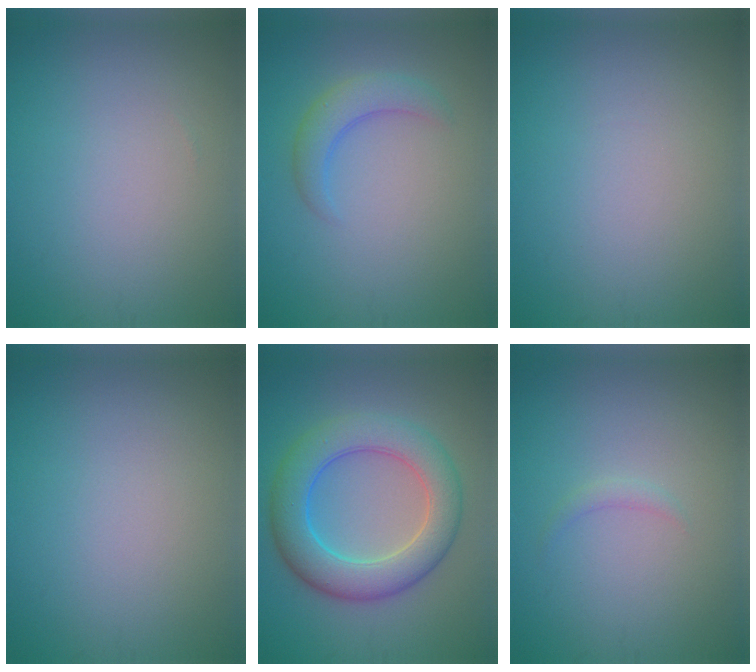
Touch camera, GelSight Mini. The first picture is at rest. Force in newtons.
{"total": 2.7, "press": 2.7, "slide": 0.1}
{"total": 0.0}
{"total": 0.0}
{"total": 7.6, "press": 7.6, "slide": 0.2}
{"total": 0.8, "press": 0.8, "slide": 0.0}